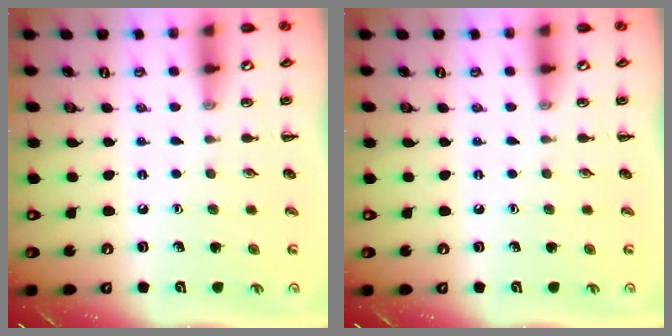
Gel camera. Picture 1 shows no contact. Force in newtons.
{"total": 0.0}